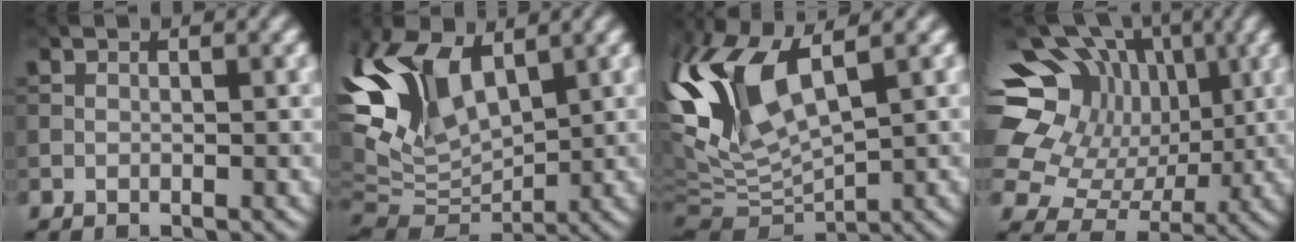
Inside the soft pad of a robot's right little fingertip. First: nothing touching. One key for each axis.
{"total": 10.1, "fx": 4.0, "fy": 5.7, "fz": 7.3, "tx": -0.176, "ty": 0.007, "tz": 0.067}
{"total": 9.3, "fx": 3.1, "fy": 3.8, "fz": 7.9, "tx": -0.181, "ty": 0.003, "tz": 0.058}
{"total": 16.4, "fx": 5.1, "fy": 13.3, "fz": 8.1, "tx": -0.207, "ty": 0.042, "tz": 0.088}